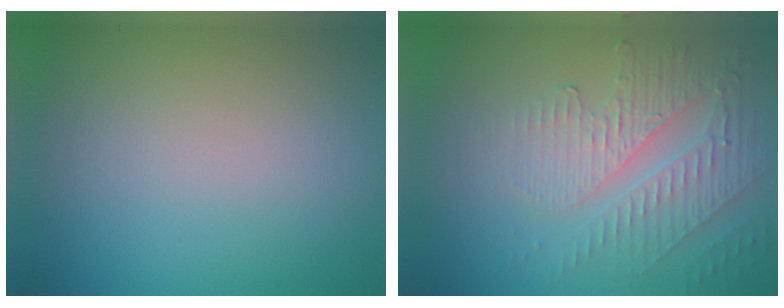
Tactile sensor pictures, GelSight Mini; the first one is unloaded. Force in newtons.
{"total": 4.0, "press": 3.3, "slide": 2.3}